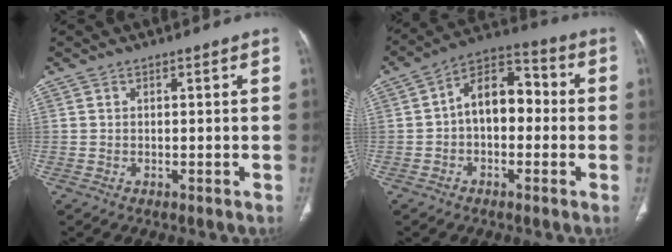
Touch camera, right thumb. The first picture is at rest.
{"total": 11.2, "force": [-0.4, 7.2, 8.6], "torque": [-0.106, 0.040, -0.021]}